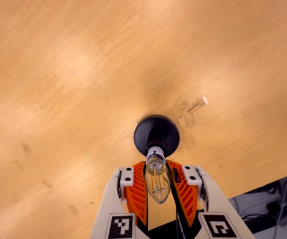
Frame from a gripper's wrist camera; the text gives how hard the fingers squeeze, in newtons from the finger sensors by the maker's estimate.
{"total": 19.6, "left": 18.2, "right": 21.1}